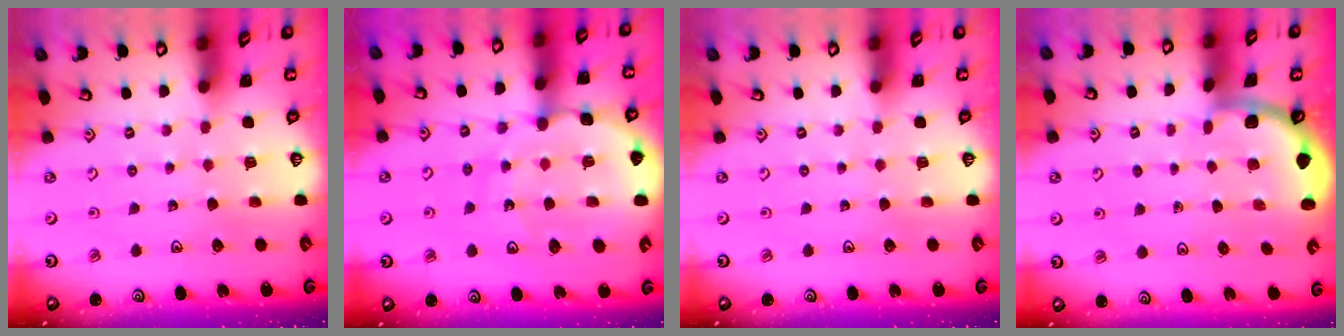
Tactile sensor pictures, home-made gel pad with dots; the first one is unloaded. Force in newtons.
{"total": 12.5, "press": 12.0, "slide": 3.3}
{"total": 0.0}
{"total": 1.7, "press": 1.6, "slide": 0.1}